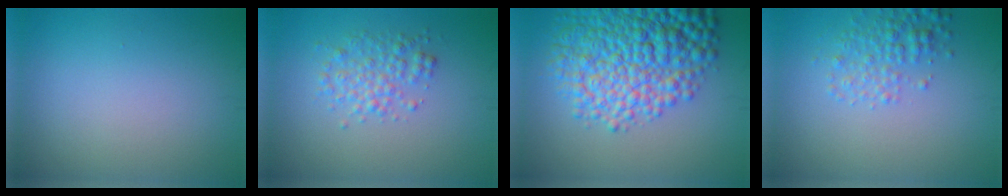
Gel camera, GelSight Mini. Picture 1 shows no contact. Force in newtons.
{"total": 2.6, "press": 2.6, "slide": 0.0}
{"total": 10.1, "press": 10.1, "slide": 0.3}
{"total": 2.6, "press": 2.6, "slide": 0.1}